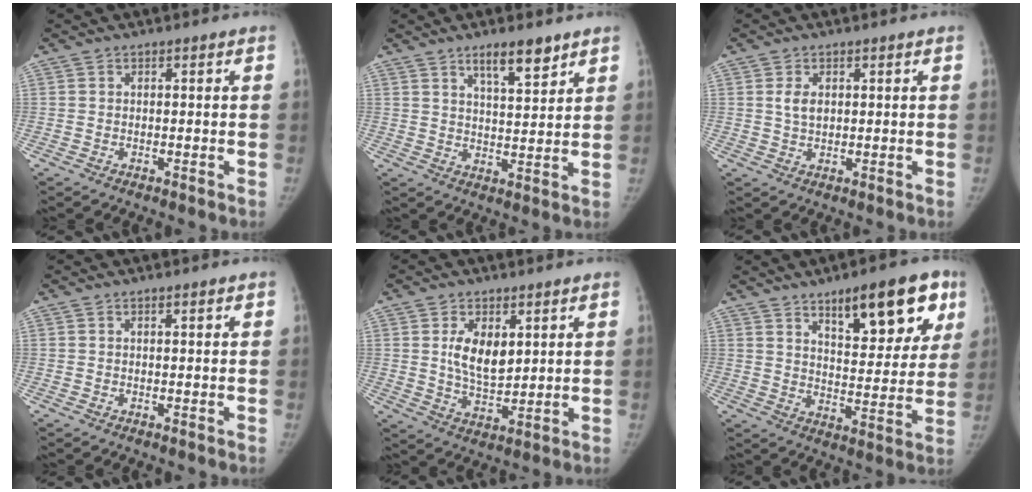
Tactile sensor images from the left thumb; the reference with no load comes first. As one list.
[{"total": 7.7, "force": [5.3, 2.1, 5.1], "torque": [-0.068, -0.036, 0.089]}, {"total": 3.1, "force": [0.9, 2.0, 2.1], "torque": [-0.030, -0.005, 0.020]}, {"total": 0.9, "force": [0.5, 0.2, 0.7], "torque": [-0.011, 0.001, 0.008]}, {"total": 8.3, "force": [2.7, 4.8, 6.3], "torque": [-0.085, -0.023, 0.057]}, {"total": 17.7, "force": [9.9, 6.8, 13.0], "torque": [-0.130, -0.040, 0.146]}]